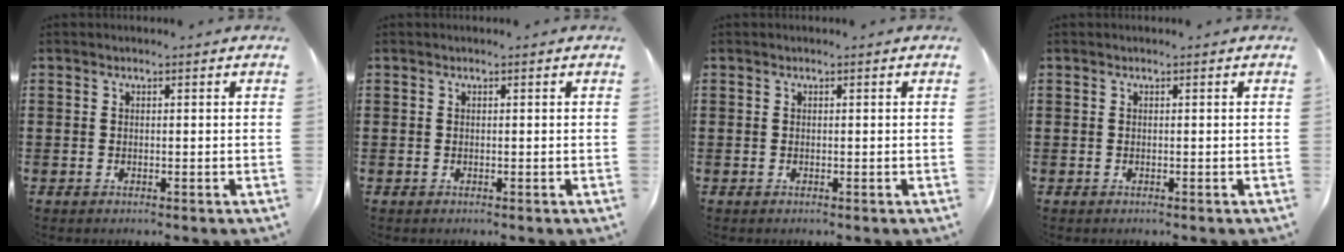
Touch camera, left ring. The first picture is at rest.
{"total": 0.0}
{"total": 0.0}
{"total": 0.0}